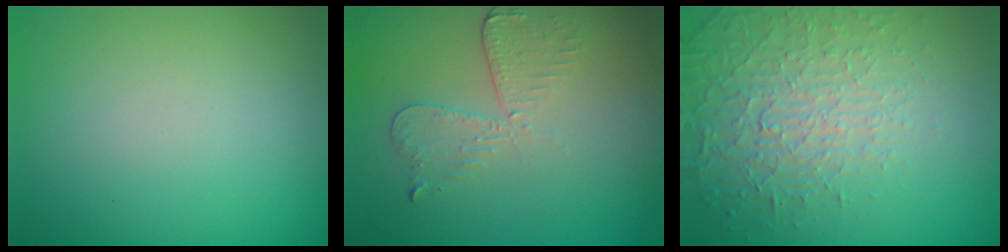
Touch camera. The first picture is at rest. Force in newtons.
{"total": 3.0, "press": 2.6, "slide": 1.5}
{"total": 4.0, "press": 3.8, "slide": 1.2}